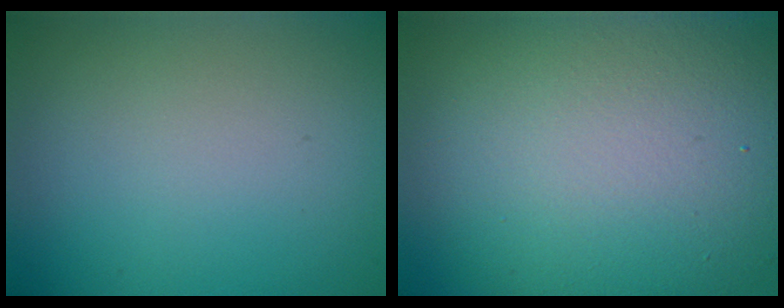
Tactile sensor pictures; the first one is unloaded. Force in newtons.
{"total": 12.9, "press": 12.9, "slide": 0.8}